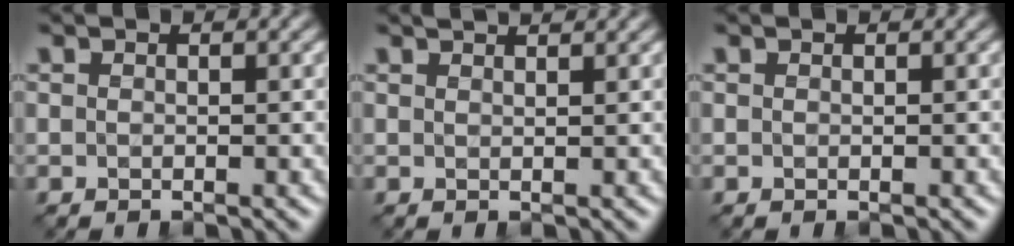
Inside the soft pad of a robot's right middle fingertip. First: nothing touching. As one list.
[{"total": 2.3, "force": [1.9, 0.7, 1.0], "torque": [0.005, 0.010, 0.006]}, {"total": 0.0}]